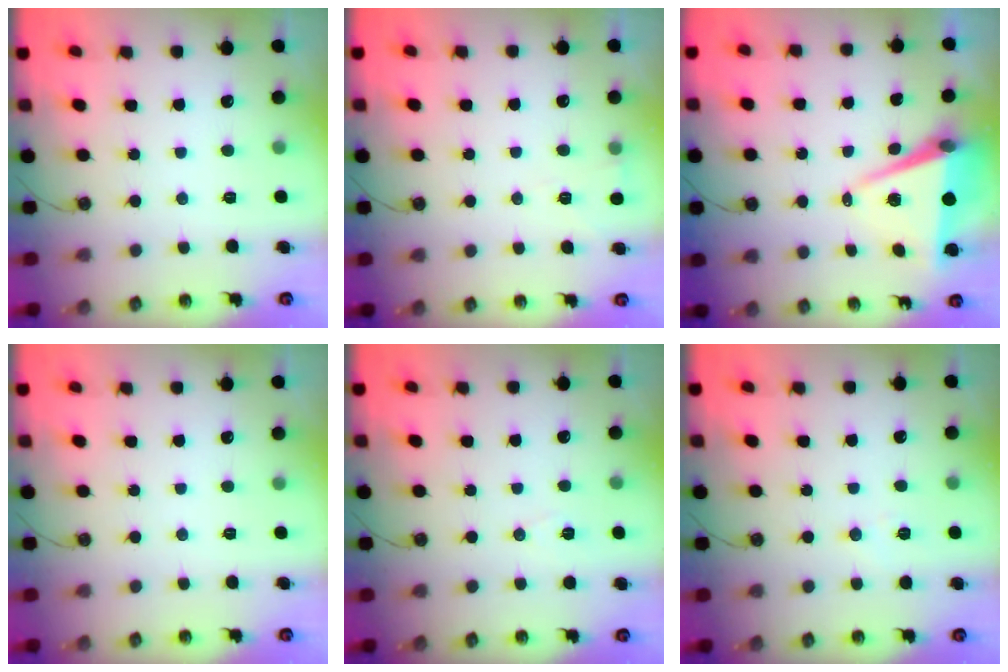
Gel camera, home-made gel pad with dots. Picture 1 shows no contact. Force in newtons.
{"total": 2.5, "press": 2.4, "slide": 0.7}
{"total": 7.9, "press": 6.7, "slide": 4.2}
{"total": 0.0}
{"total": 6.5, "press": 4.8, "slide": 4.4}
{"total": 5.9, "press": 5.8, "slide": 1.3}